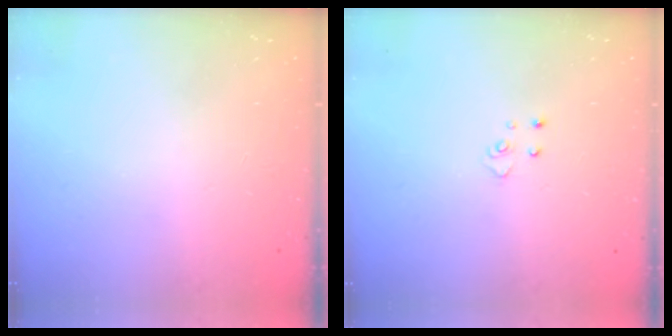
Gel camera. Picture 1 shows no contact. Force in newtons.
{"total": 4.0, "press": 4.0, "slide": 0.4}